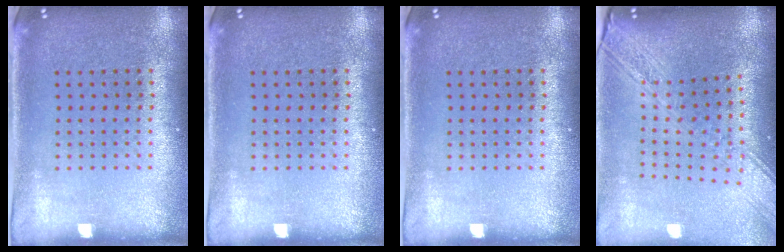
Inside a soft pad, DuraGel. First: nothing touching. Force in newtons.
{"total": 0.0}
{"total": 0.0}
{"total": 2.8, "press": 2.2, "slide": 1.7}